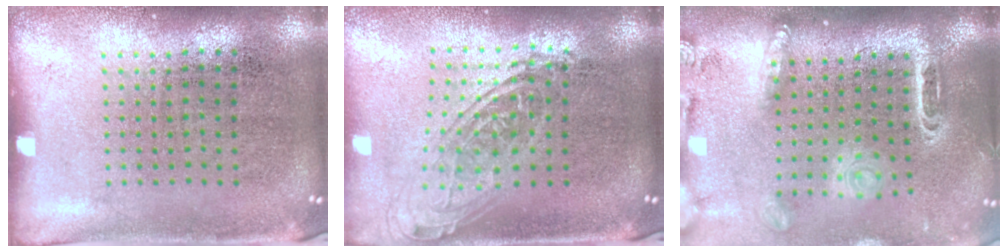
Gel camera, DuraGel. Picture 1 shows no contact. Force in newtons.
{"total": 1.8, "press": 1.4, "slide": 1.2}
{"total": 2.4, "press": 1.8, "slide": 1.5}